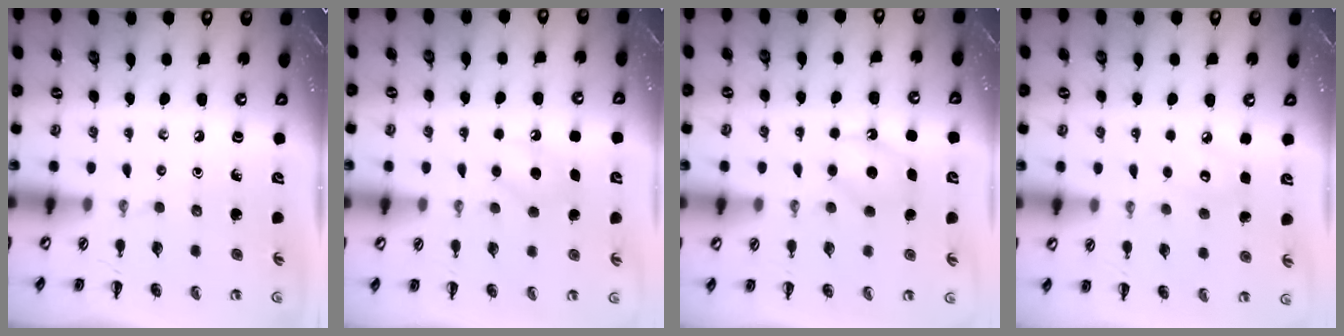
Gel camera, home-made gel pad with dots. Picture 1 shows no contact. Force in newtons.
{"total": 7.6, "press": 7.4, "slide": 1.8}
{"total": 6.8, "press": 6.6, "slide": 1.6}
{"total": 5.1, "press": 5.0, "slide": 1.3}